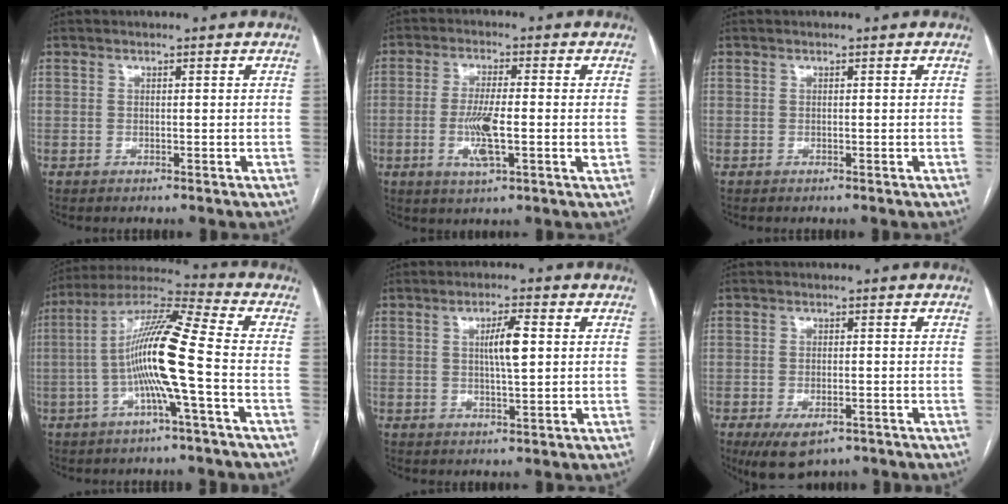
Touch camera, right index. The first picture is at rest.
{"total": 7.6, "force": [-1.2, 1.3, 7.4], "torque": [-0.143, -0.005, -0.024]}
{"total": 0.0}
{"total": 13.4, "force": [-2.3, -0.5, 13.2], "torque": [-0.251, 0.015, -0.053]}
{"total": 5.0, "force": [1.0, 0.7, 4.9], "torque": [-0.084, 0.002, 0.018]}
{"total": 6.2, "force": [-3.8, 3.0, 3.9], "torque": [-0.065, -0.008, -0.055]}